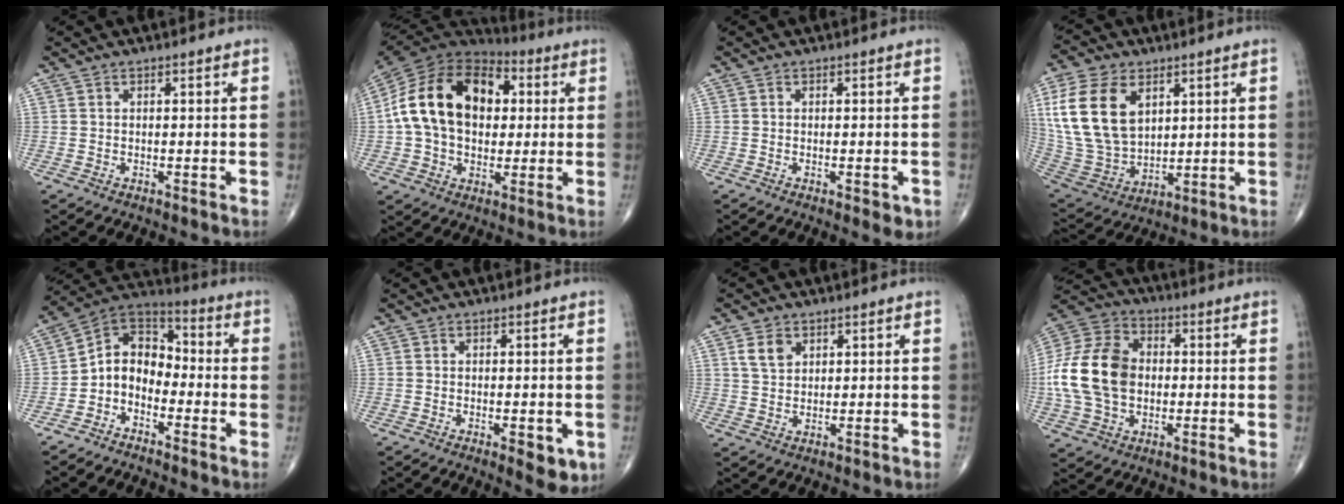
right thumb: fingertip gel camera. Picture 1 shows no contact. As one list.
[{"total": 21.3, "force": [2.7, 14.5, 15.4], "torque": [-0.268, 0.024, 0.041]}, {"total": 2.6, "force": [-0.9, 1.0, 2.2], "torque": [-0.021, -0.003, -0.009]}, {"total": 18.5, "force": [6.0, 12.2, 12.6], "torque": [-0.246, -0.018, 0.130]}, {"total": 9.4, "force": [-3.1, 7.1, 5.4], "torque": [-0.063, 0.066, -0.077]}, {"total": 5.4, "force": [-1.8, 2.1, 4.7], "torque": [-0.050, -0.008, -0.018]}, {"total": 4.2, "force": [2.0, 2.9, 2.3], "torque": [-0.031, -0.007, 0.043]}, {"total": 18.4, "force": [-0.4, 13.2, 12.8], "torque": [-0.246, 0.022, -0.007]}]